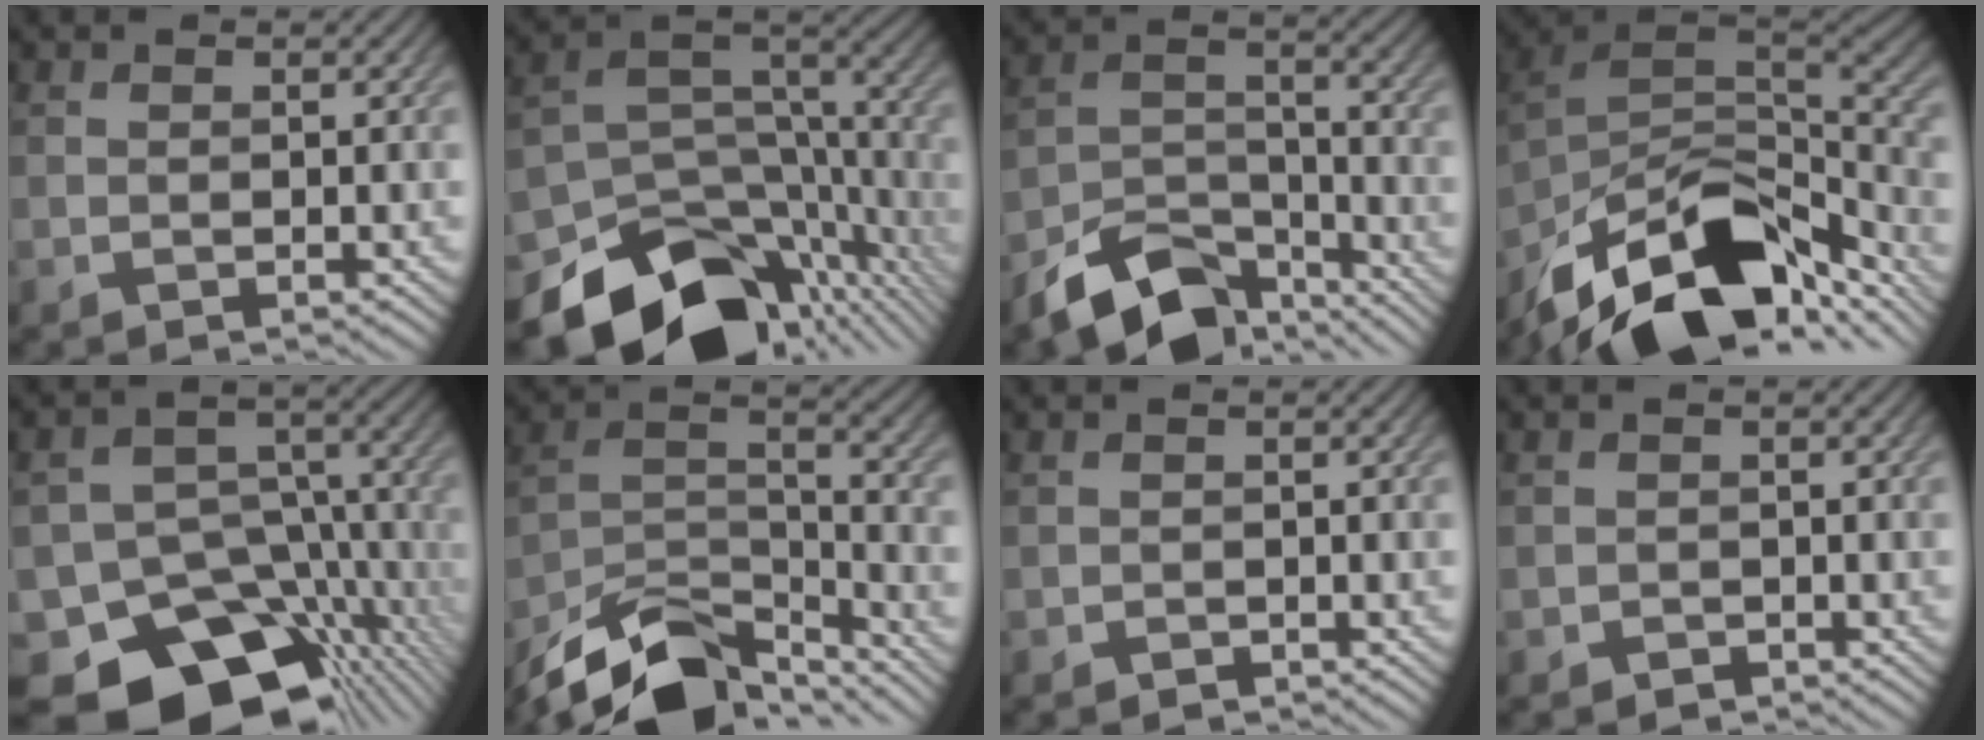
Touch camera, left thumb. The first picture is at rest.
{"total": 15.8, "force": [-10.4, 8.9, 7.9], "torque": [-0.180, -0.039, -0.155]}
{"total": 10.9, "force": [-8.1, 4.9, 5.3], "torque": [-0.097, -0.014, -0.149]}
{"total": 15.9, "force": [-10.7, 7.4, 9.0], "torque": [-0.206, -0.009, -0.188]}
{"total": 15.8, "force": [-9.4, 10.4, 7.2], "torque": [-0.120, -0.036, -0.129]}
{"total": 13.6, "force": [-10.7, 4.9, 6.8], "torque": [-0.147, -0.012, -0.192]}
{"total": 0.6, "force": [-0.4, 0.4, 0.0], "torque": [0.000, -0.002, -0.009]}
{"total": 0.9, "force": [-0.7, 0.7, 0.1], "torque": [0.000, -0.001, -0.015]}